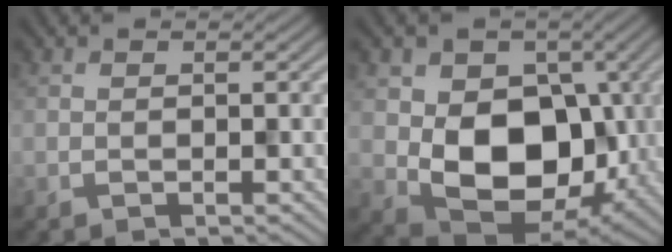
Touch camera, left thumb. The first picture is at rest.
{"total": 10.1, "force": [0.0, 8.1, 6.1], "torque": [-0.108, -0.028, 0.002]}